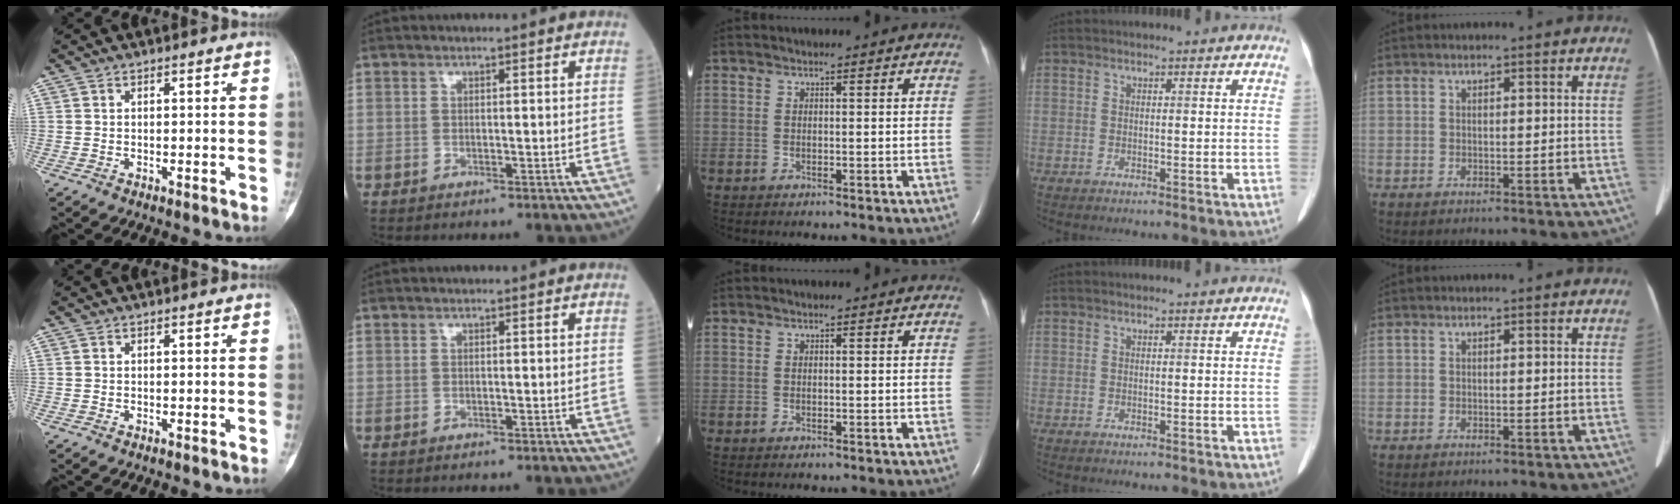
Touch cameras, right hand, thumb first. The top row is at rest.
{}